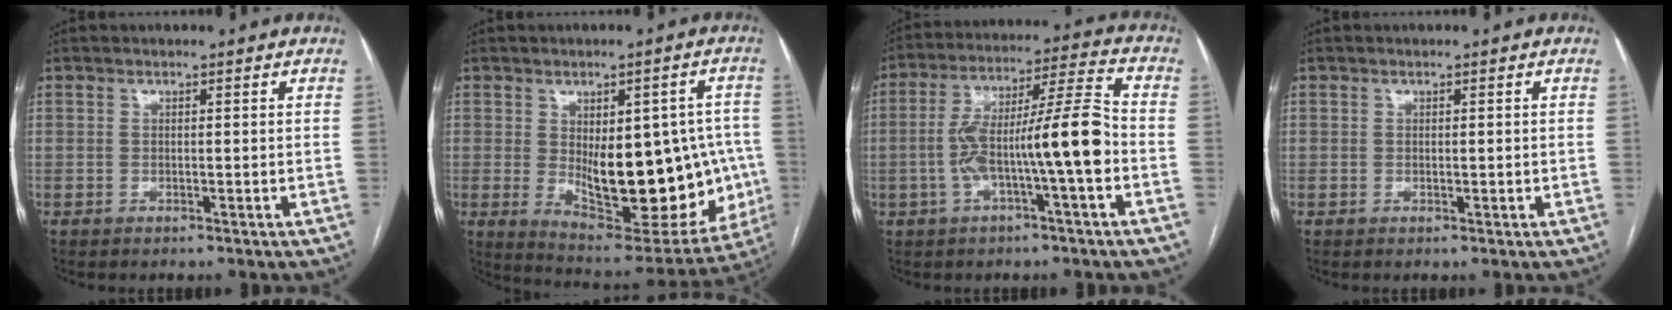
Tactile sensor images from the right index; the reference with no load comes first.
{"total": 20.7, "force": [-1.7, 8.8, 18.6], "torque": [-0.238, 0.005, 0.008]}
{"total": 13.3, "force": [-2.9, 0.6, 13.0], "torque": [-0.232, 0.026, -0.050]}
{"total": 0.6, "force": [0.0, 0.2, 0.5], "torque": [-0.009, -0.003, 0.003]}